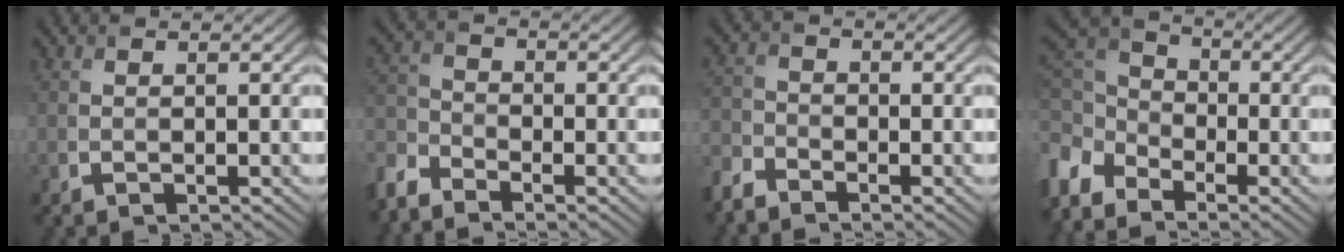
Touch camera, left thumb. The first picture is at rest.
{"total": 5.7, "force": [-4.8, 2.1, 2.3], "torque": [-0.062, -0.009, -0.120]}
{"total": 3.8, "force": [-3.4, 1.3, 1.1], "torque": [-0.031, -0.007, -0.087]}
{"total": 8.9, "force": [-5.2, 5.6, 4.6], "torque": [-0.139, -0.025, -0.105]}